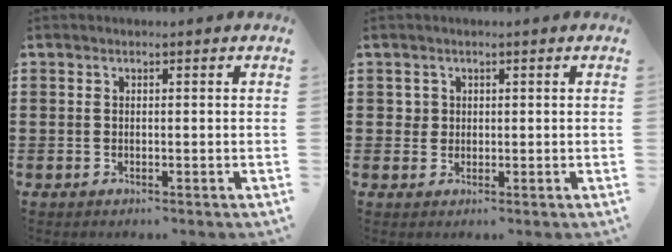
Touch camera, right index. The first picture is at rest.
{"total": 1.5, "force": [0.5, 1.4, 0.3], "torque": [-0.011, 0.009, 0.010]}